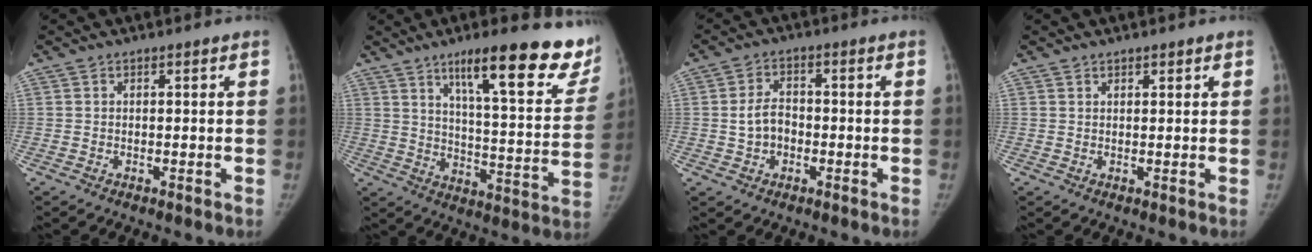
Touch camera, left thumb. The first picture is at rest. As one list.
[{"total": 23.3, "force": [15.7, 5.1, 16.4], "torque": [-0.184, -0.071, 0.219]}, {"total": 5.1, "force": [-0.8, 3.8, 3.3], "torque": [-0.050, 0.017, -0.017]}, {"total": 1.0, "force": [0.8, 0.5, 0.2], "torque": [0.008, -0.003, 0.010]}]